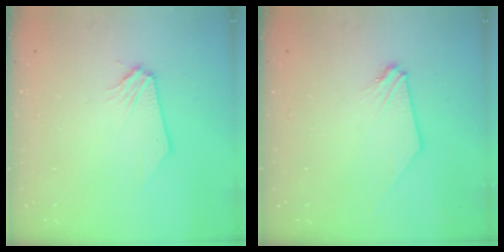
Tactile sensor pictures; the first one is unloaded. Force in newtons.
{"total": 0.0}